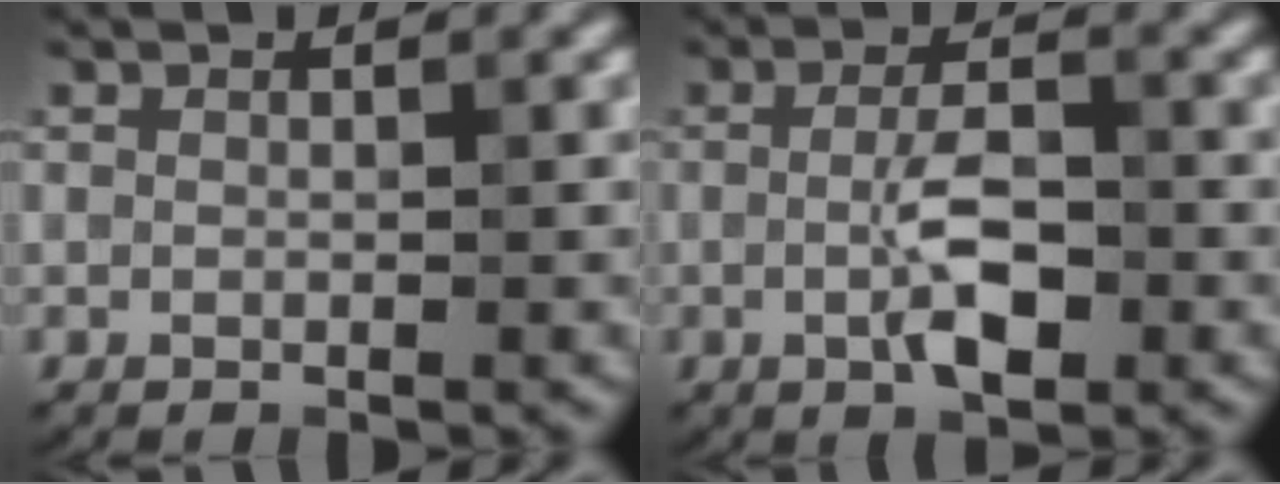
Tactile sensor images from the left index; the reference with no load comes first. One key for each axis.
{"total": 4.1, "fx": -0.8, "fy": 1.4, "fz": 3.8, "tx": -0.072, "ty": -0.002, "tz": -0.016}